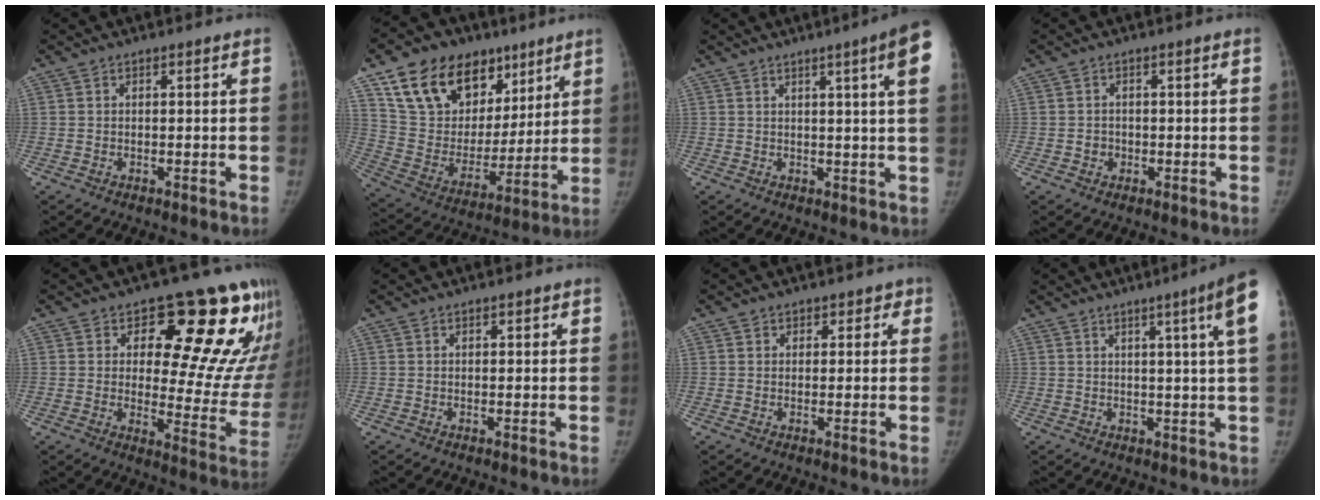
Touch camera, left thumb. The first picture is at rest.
{"total": 24.0, "force": [13.8, 15.6, 12.0], "torque": [-0.167, -0.022, 0.250]}
{"total": 9.3, "force": [4.3, -0.4, 8.3], "torque": [-0.102, -0.011, 0.042]}
{"total": 1.9, "force": [-0.4, 1.8, 0.5], "torque": [0.003, 0.006, -0.005]}
{"total": 20.9, "force": [11.1, 9.5, 15.0], "torque": [-0.127, -0.065, 0.144]}
{"total": 0.5, "force": [0.3, 0.4, 0.3], "torque": [0.003, 0.000, 0.002]}
{"total": 2.6, "force": [1.2, 2.2, 0.2], "torque": [0.036, -0.001, 0.007]}
{"total": 8.4, "force": [3.4, -1.1, 7.6], "torque": [-0.098, -0.007, 0.040]}